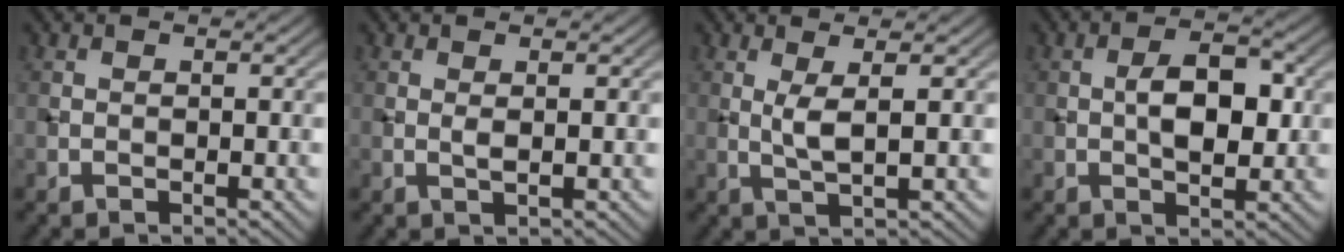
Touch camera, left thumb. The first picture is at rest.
{"total": 0.9, "force": [0.3, 0.2, 0.8], "torque": [-0.020, -0.001, 0.005]}
{"total": 2.9, "force": [0.8, 0.4, 2.7], "torque": [-0.061, -0.001, 0.019]}
{"total": 5.5, "force": [0.2, 2.8, 4.8], "torque": [-0.079, 0.004, 0.002]}